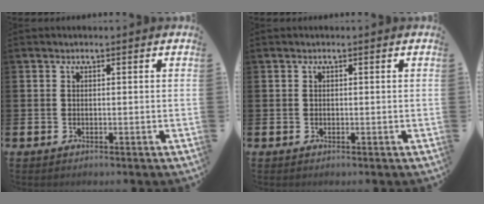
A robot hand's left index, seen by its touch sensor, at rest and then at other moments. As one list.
[{"total": 0.0}]